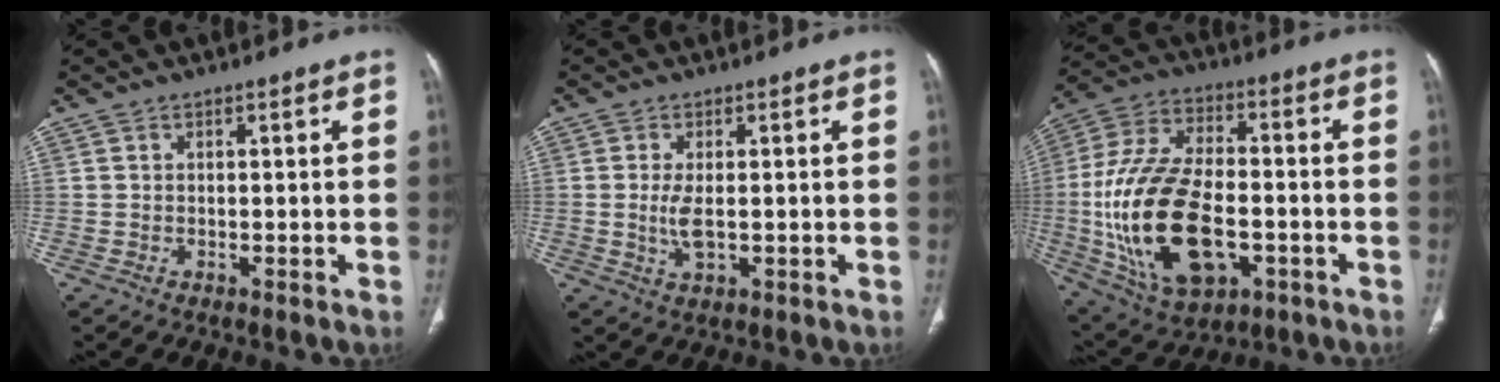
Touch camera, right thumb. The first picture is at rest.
{"total": 2.5, "force": [-0.5, 1.2, 2.1], "torque": [-0.046, 0.001, -0.009]}
{"total": 24.2, "force": [-4.8, 13.4, 19.5], "torque": [-0.390, 0.013, -0.067]}